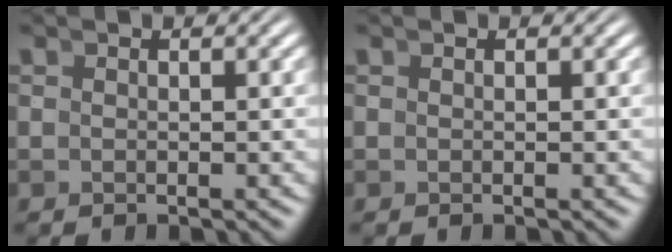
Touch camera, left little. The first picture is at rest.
{"total": 0.0}